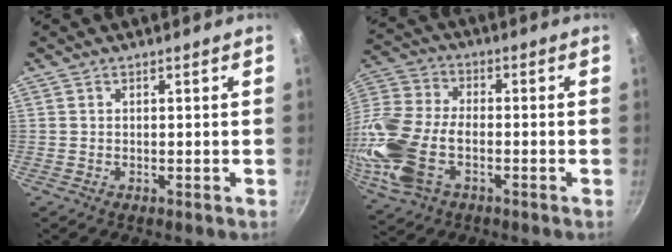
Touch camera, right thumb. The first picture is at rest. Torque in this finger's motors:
{"motor_torque": [2.51, 2.49, 1.70, -1.06, 0.58]}